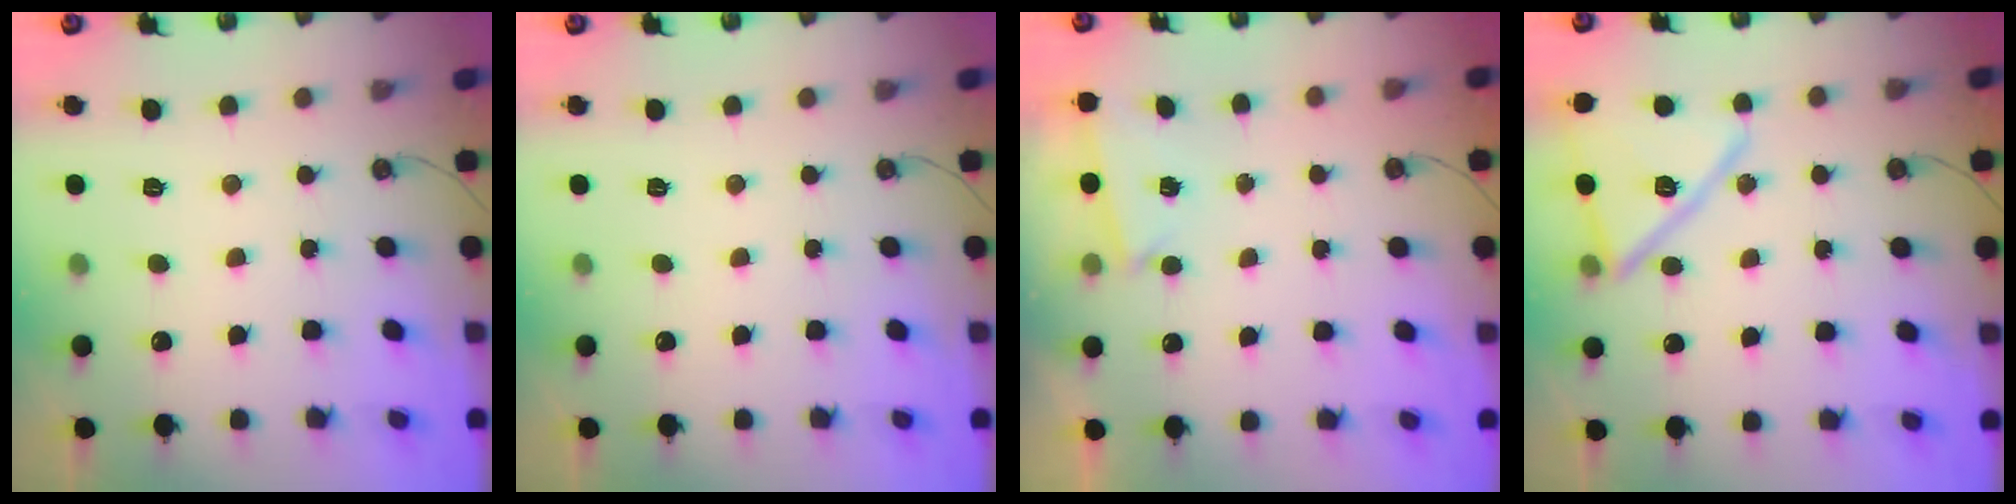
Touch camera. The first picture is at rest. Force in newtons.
{"total": 0.0}
{"total": 1.2, "press": 1.1, "slide": 0.5}
{"total": 15.2, "press": 15.2, "slide": 0.8}